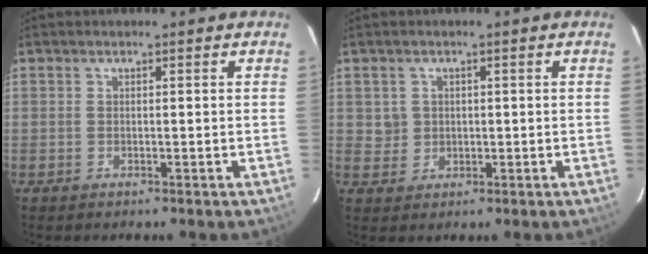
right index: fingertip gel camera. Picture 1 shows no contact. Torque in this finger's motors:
{"motor_torque": [0.08, 0.03, 0.08, 0.00]}